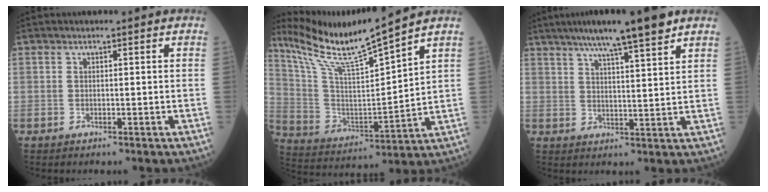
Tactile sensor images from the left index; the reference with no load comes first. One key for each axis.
{"total": 13.9, "fx": 12.2, "fy": -1.7, "fz": 6.3, "tx": -0.132, "ty": -0.008, "tz": 0.238}
{"total": 11.2, "fx": 8.5, "fy": 0.3, "fz": 7.2, "tx": -0.116, "ty": 0.016, "tz": 0.124}